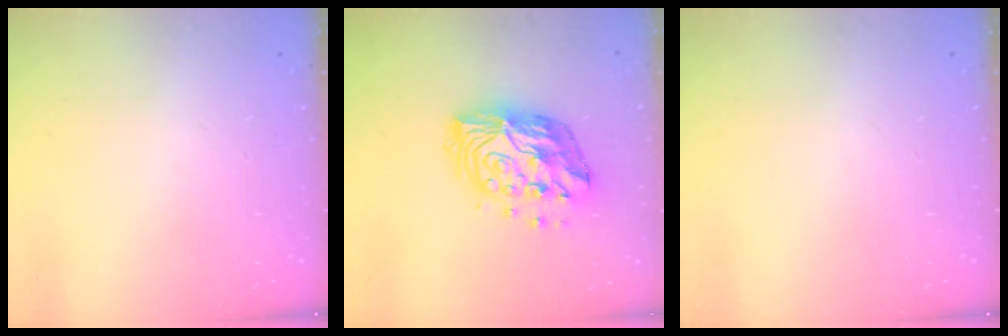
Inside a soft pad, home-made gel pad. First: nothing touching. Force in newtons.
{"total": 15.0, "press": 15.0, "slide": 1.5}
{"total": 0.0}